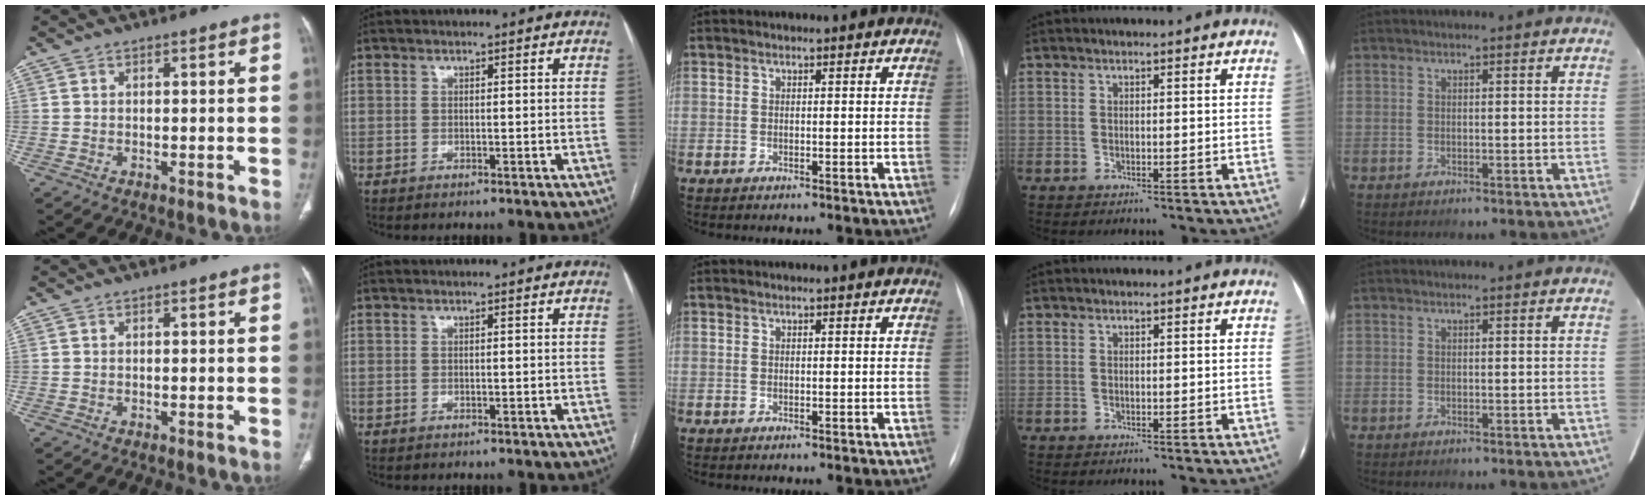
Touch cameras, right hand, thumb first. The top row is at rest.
{}